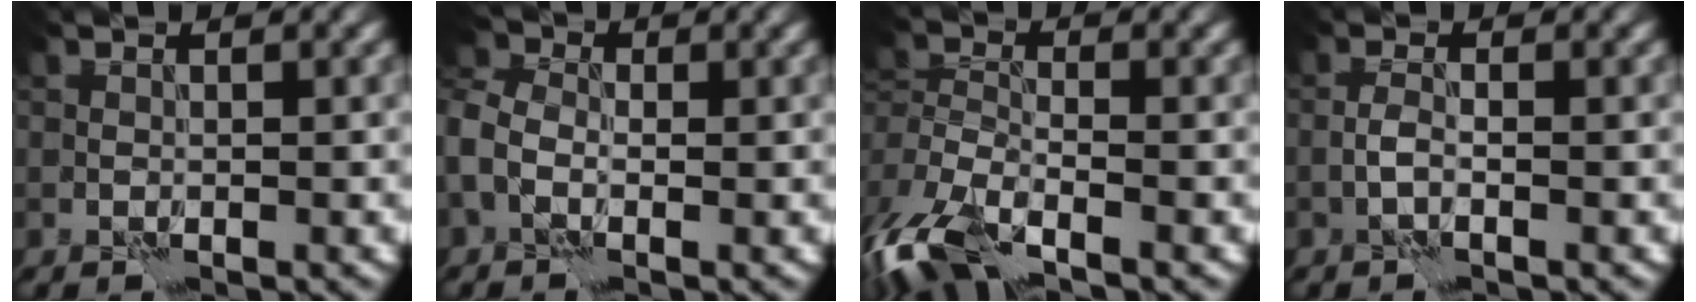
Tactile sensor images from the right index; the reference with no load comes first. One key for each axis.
{"total": 4.3, "fx": -0.7, "fy": 3.4, "fz": 2.6, "tx": -0.066, "ty": 0.006, "tz": -0.021}
{"total": 8.7, "fx": -5.7, "fy": 3.7, "fz": 5.5, "tx": -0.120, "ty": -0.020, "tz": -0.106}
{"total": 1.0, "fx": -0.6, "fy": 0.1, "fz": 0.8, "tx": -0.019, "ty": 0.005, "tz": -0.014}